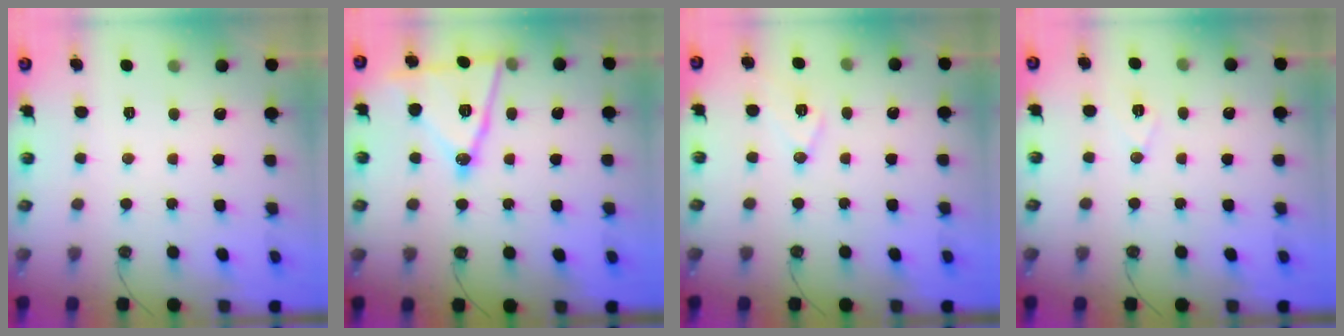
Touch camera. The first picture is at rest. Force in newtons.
{"total": 15.9, "press": 15.4, "slide": 3.7}
{"total": 9.3, "press": 8.6, "slide": 3.6}
{"total": 7.0, "press": 5.3, "slide": 4.5}